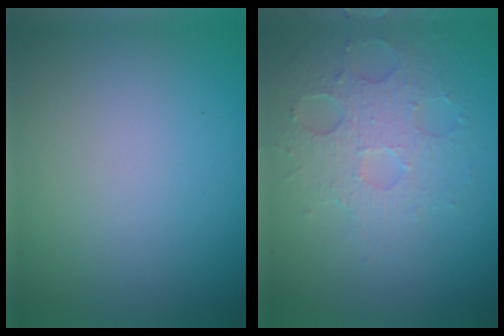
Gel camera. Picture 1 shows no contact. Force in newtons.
{"total": 3.6, "press": 3.3, "slide": 1.5}